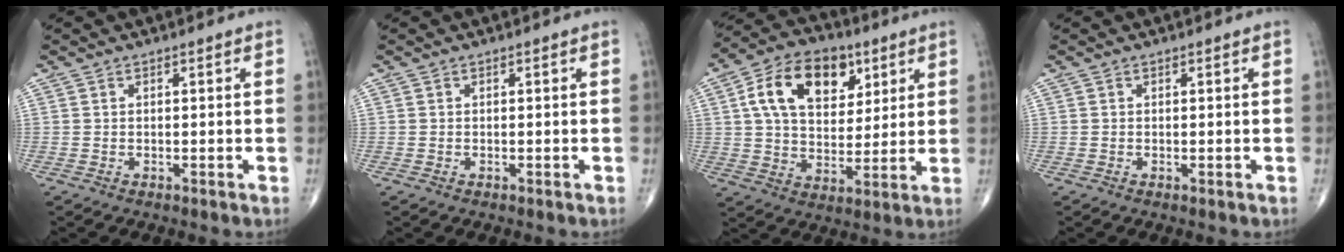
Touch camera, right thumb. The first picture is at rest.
{"total": 0.0}
{"total": 17.2, "force": [6.4, 11.0, 11.5], "torque": [-0.165, -0.009, 0.109]}
{"total": 0.0}